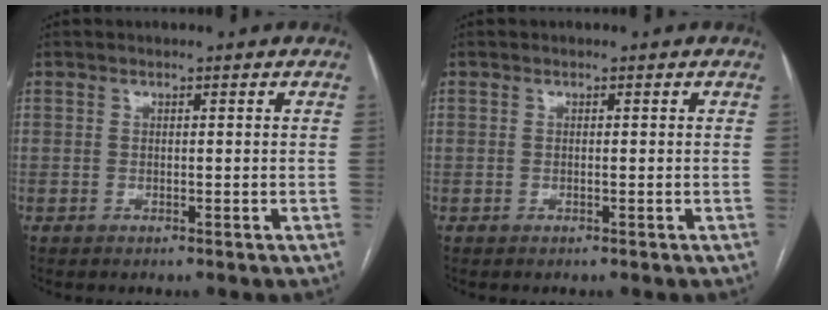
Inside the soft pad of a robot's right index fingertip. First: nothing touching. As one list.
[{"total": 0.0}]